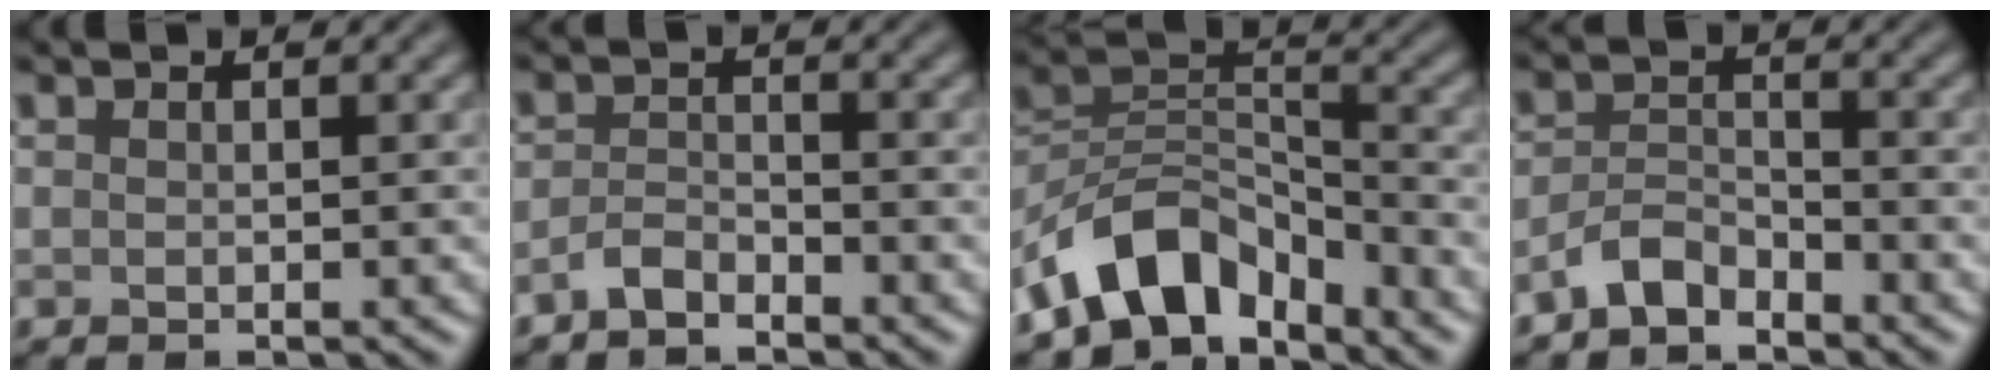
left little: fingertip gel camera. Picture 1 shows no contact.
{"total": 1.9, "force": [-1.6, 0.6, 0.8], "torque": [-0.018, 0.005, -0.036]}
{"total": 8.0, "force": [-5.9, 4.0, 3.6], "torque": [-0.045, 0.002, -0.121]}
{"total": 2.8, "force": [-2.4, 1.0, 1.1], "torque": [-0.020, 0.009, -0.054]}